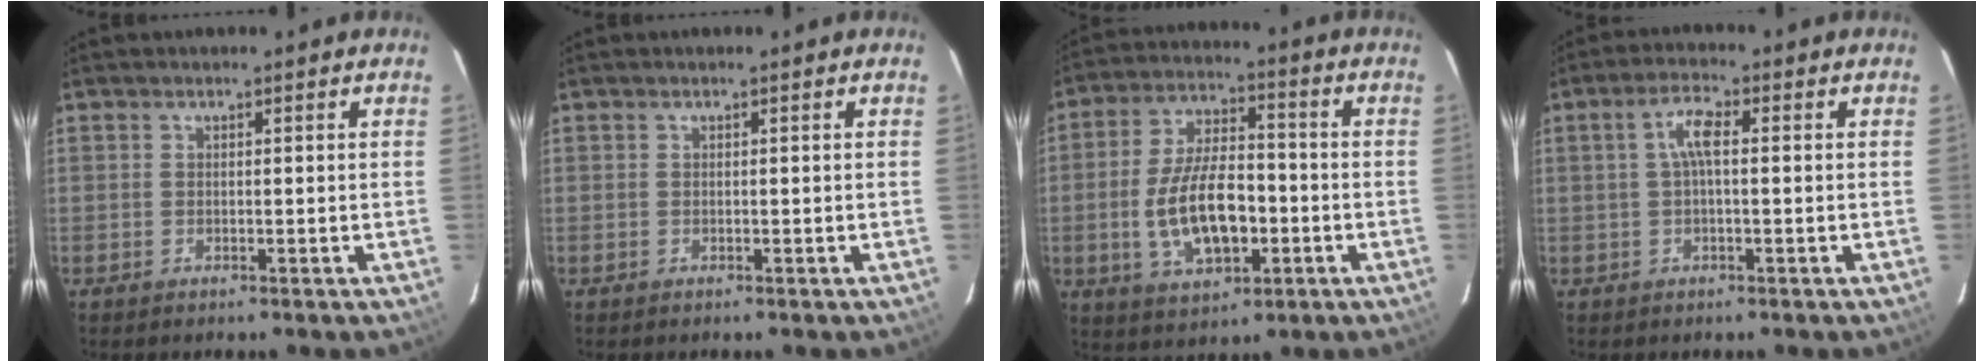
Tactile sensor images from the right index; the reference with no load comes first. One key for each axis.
{"total": 0.0}
{"total": 14.0, "fx": -3.1, "fy": 6.7, "fz": 11.9, "tx": -0.234, "ty": 0.005, "tz": -0.044}
{"total": 4.1, "fx": 0.4, "fy": 1.0, "fz": 3.9, "tx": -0.075, "ty": 0.011, "tz": 0.009}